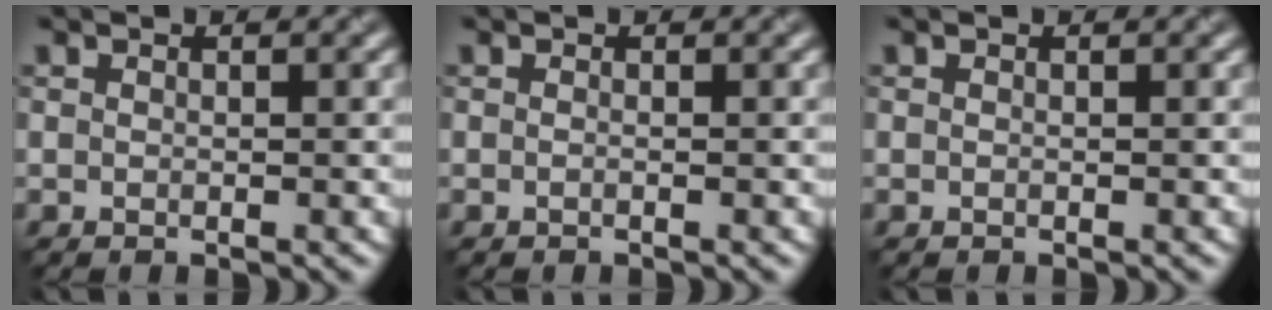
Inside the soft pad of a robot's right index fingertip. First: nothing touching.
{"total": 0.6, "force": [-0.3, 0.2, 0.5], "torque": [-0.003, -0.001, -0.013]}
{"total": 0.0}